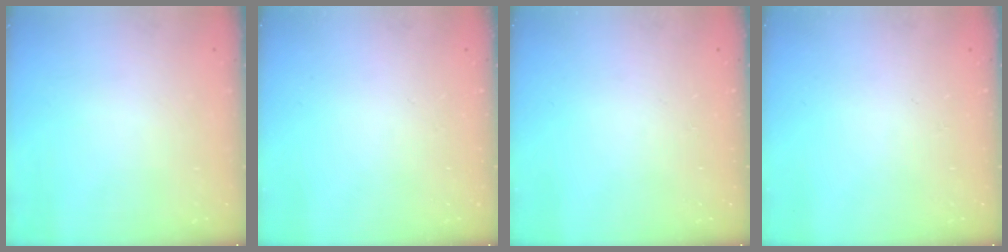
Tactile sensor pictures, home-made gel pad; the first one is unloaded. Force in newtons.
{"total": 0.0}
{"total": 0.0}
{"total": 0.0}